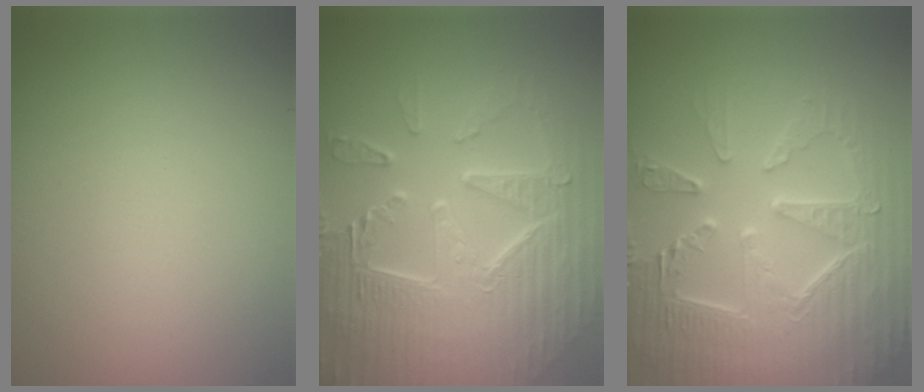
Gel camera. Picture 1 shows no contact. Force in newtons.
{"total": 9.8, "press": 6.6, "slide": 7.2}
{"total": 9.3, "press": 6.4, "slide": 6.7}